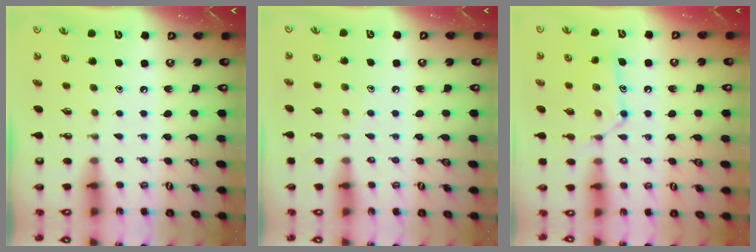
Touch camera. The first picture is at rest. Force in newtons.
{"total": 5.0, "press": 4.9, "slide": 0.4}
{"total": 12.7, "press": 12.6, "slide": 1.1}